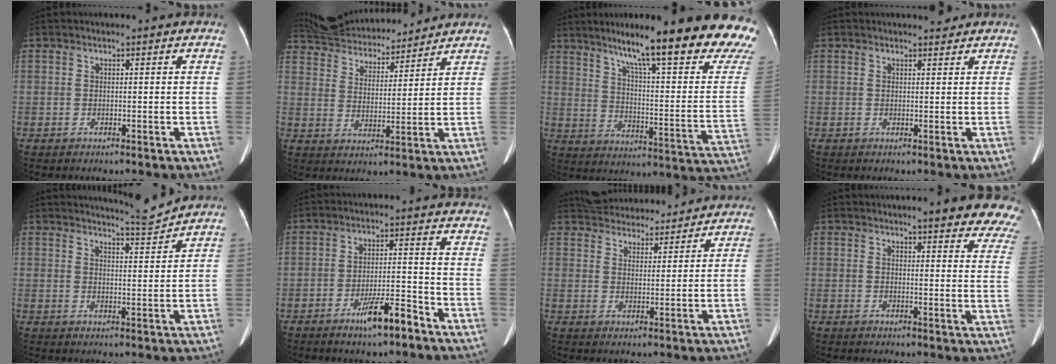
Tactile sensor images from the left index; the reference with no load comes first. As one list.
[{"total": 15.8, "force": [14.8, 3.5, 4.5], "torque": [-0.087, 0.026, 0.242]}, {"total": 26.2, "force": [20.1, 1.2, 16.8], "torque": [-0.212, -0.062, 0.262]}, {"total": 1.6, "force": [1.5, 0.4, 0.4], "torque": [-0.006, -0.003, 0.021]}, {"total": 4.2, "force": [3.9, -1.5, -0.2], "torque": [-0.007, -0.024, 0.066]}, {"total": 6.5, "force": [-4.6, 0.8, 4.5], "torque": [-0.081, -0.003, -0.078]}, {"total": 11.8, "force": [11.0, 3.6, 2.3], "torque": [-0.034, 0.029, 0.164]}, {"total": 13.3, "force": [12.0, 1.6, 5.7], "torque": [-0.037, -0.032, 0.110]}]